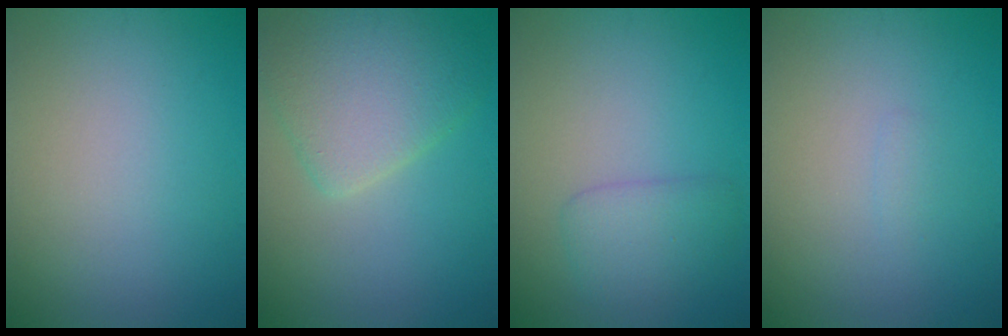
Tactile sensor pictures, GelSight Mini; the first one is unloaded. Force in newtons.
{"total": 5.6, "press": 5.6, "slide": 0.3}
{"total": 2.6, "press": 2.6, "slide": 0.1}
{"total": 0.5, "press": 0.5, "slide": 0.1}